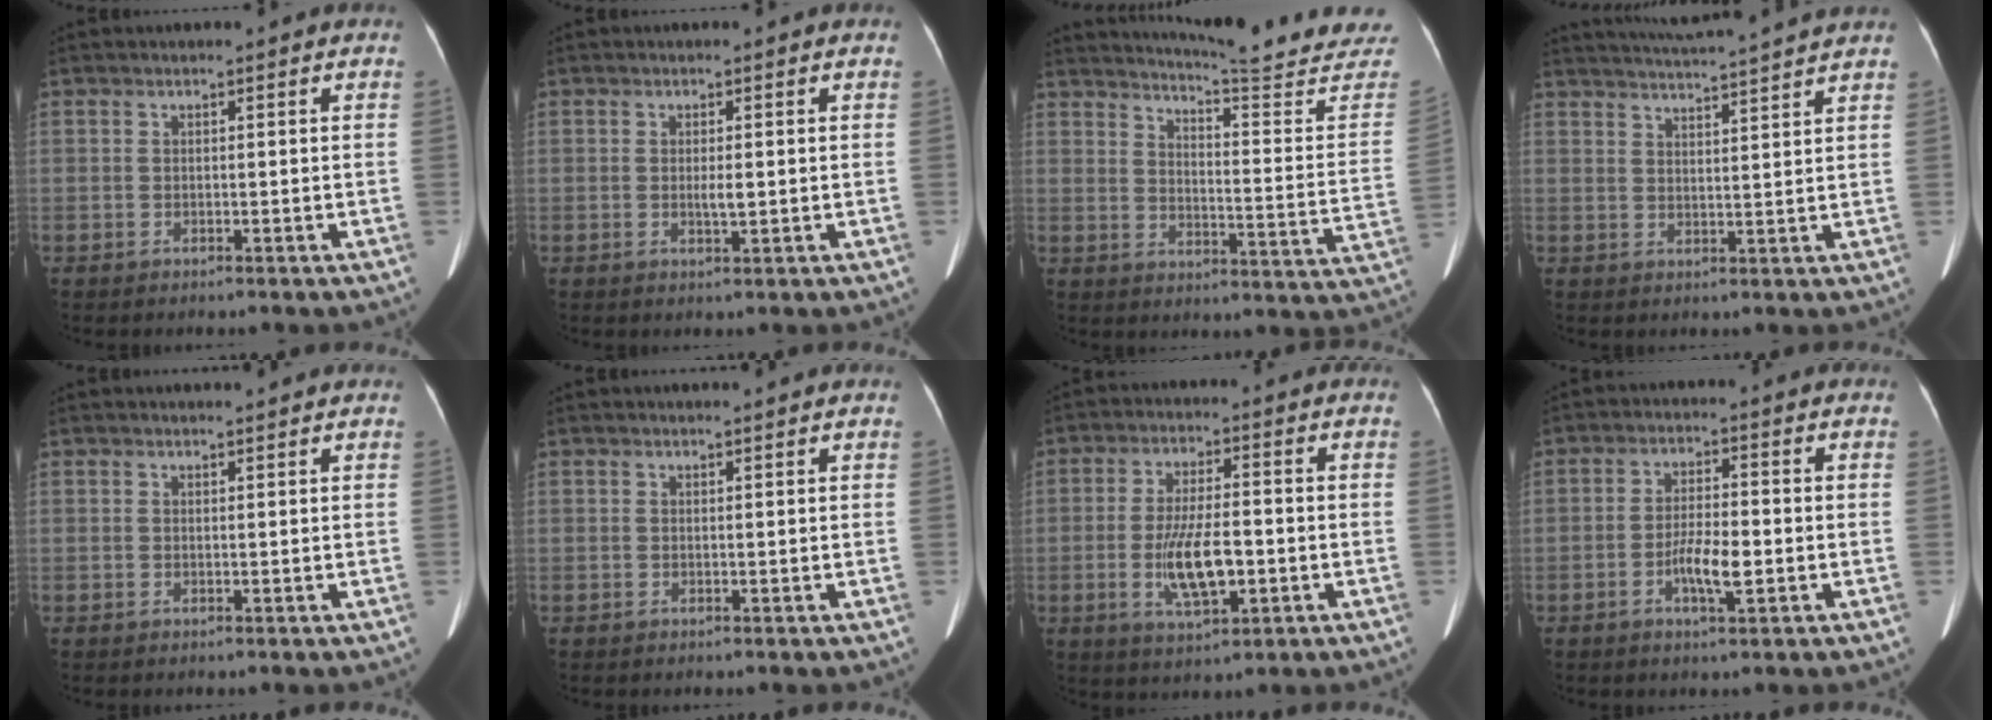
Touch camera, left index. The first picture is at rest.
{"total": 1.7, "force": [-0.2, 0.4, 1.7], "torque": [-0.033, -0.005, -0.004]}
{"total": 23.1, "force": [22.0, 0.0, 7.0], "torque": [-0.101, -0.124, 0.257]}
{"total": 12.6, "force": [11.7, -0.9, 4.5], "torque": [-0.082, 0.007, 0.156]}
{"total": 1.4, "force": [1.4, 0.0, 0.3], "torque": [-0.007, 0.004, 0.018]}
{"total": 1.0, "force": [0.9, 0.0, 0.2], "torque": [-0.007, 0.004, 0.012]}
{"total": 8.8, "force": [-2.1, 2.7, 8.1], "torque": [-0.160, -0.006, -0.035]}
{"total": 5.3, "force": [-1.8, 1.2, 4.8], "torque": [-0.093, -0.004, -0.034]}